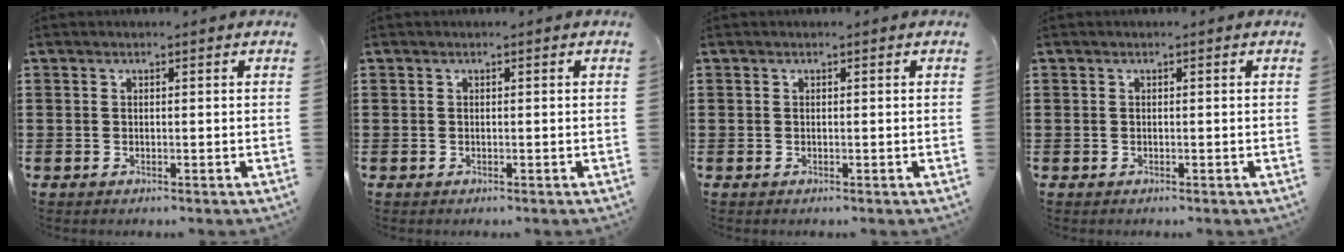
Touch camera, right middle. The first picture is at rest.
{"total": 0.0}
{"total": 0.0}
{"total": 0.0}